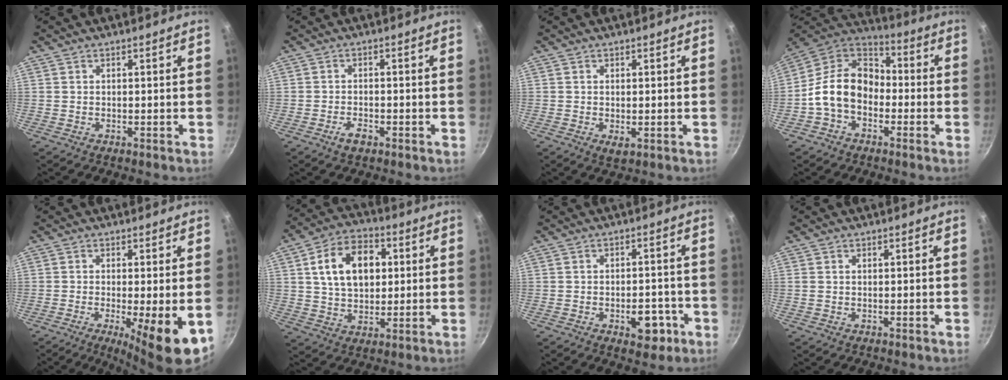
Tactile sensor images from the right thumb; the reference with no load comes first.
{"total": 2.7, "force": [-1.6, 1.2, 1.9], "torque": [-0.032, 0.013, -0.030]}
{"total": 2.1, "force": [-0.2, 1.0, 1.8], "torque": [-0.030, -0.008, -0.002]}
{"total": 14.1, "force": [-3.0, 10.3, 9.1], "torque": [-0.122, 0.047, -0.078]}
{"total": 9.8, "force": [-2.6, 1.7, 9.3], "torque": [-0.139, -0.011, -0.033]}
{"total": 14.3, "force": [3.1, 9.7, 10.1], "torque": [-0.137, 0.007, 0.047]}
{"total": 7.0, "force": [-2.8, 4.0, 5.0], "torque": [-0.038, 0.017, -0.031]}
{"total": 0.6, "force": [0.1, 0.5, 0.3], "torque": [-0.005, 0.003, 0.001]}